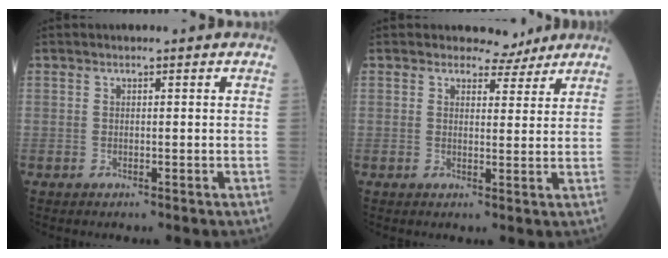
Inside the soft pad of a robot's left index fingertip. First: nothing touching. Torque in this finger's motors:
{"motor_torque": [0.35, -0.21, 0.09, -0.01]}